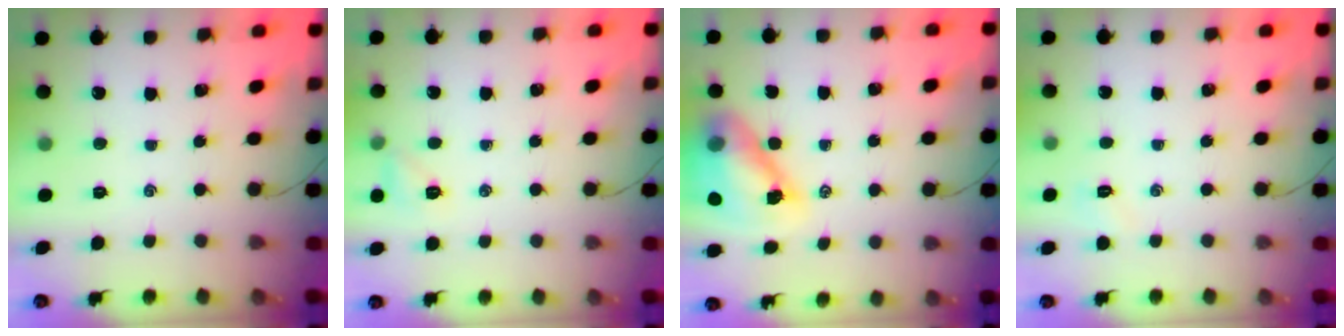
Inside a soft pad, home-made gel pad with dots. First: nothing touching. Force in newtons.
{"total": 6.2, "press": 6.0, "slide": 1.3}
{"total": 12.5, "press": 12.1, "slide": 3.2}
{"total": 2.7, "press": 2.6, "slide": 0.7}